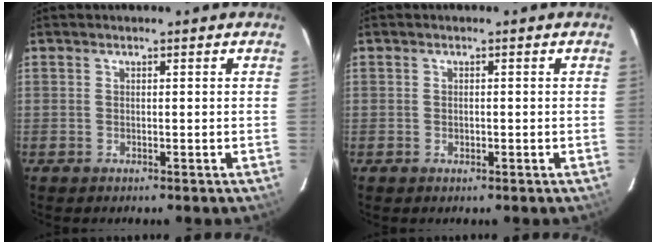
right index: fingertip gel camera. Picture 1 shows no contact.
{"total": 0.8, "force": [-0.2, 0.5, 0.5], "torque": [-0.008, 0.002, -0.003]}